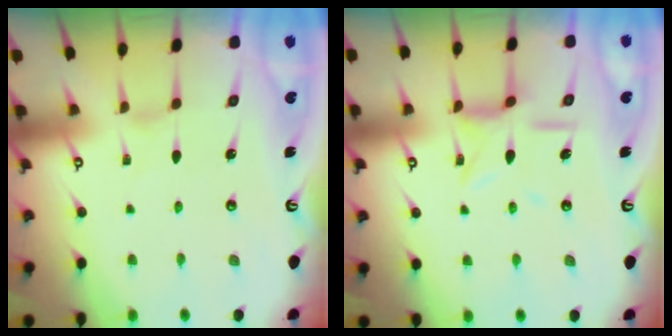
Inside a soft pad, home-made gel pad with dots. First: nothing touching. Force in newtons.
{"total": 8.8, "press": 8.7, "slide": 0.8}